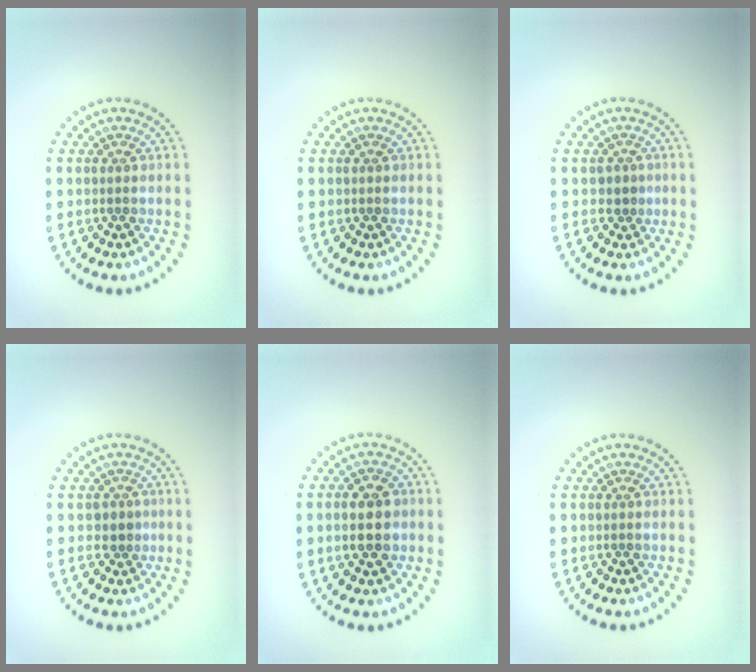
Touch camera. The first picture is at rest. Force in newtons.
{"total": 0.0}
{"total": 0.9, "press": 0.7, "slide": 0.6}
{"total": 1.1, "press": 0.9, "slide": 0.7}
{"total": 4.2, "press": 4.2, "slide": 0.1}
{"total": 0.0}